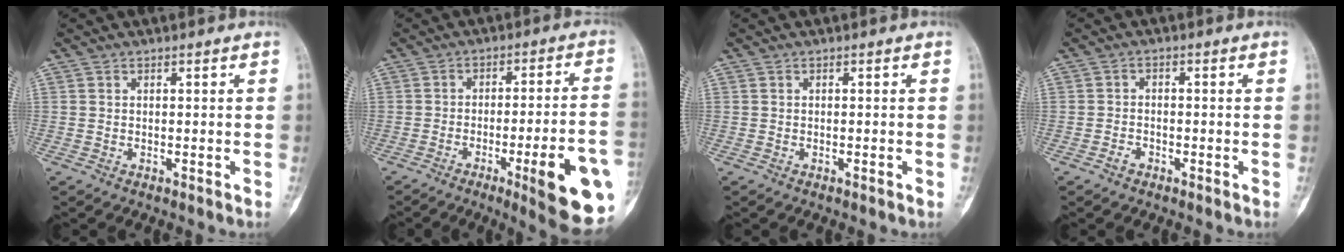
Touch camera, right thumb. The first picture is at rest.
{"total": 17.2, "force": [-6.4, 2.9, 15.7], "torque": [-0.167, 0.018, -0.078]}
{"total": 0.0}
{"total": 1.9, "force": [-1.2, 1.3, 0.6], "torque": [-0.003, 0.012, -0.024]}